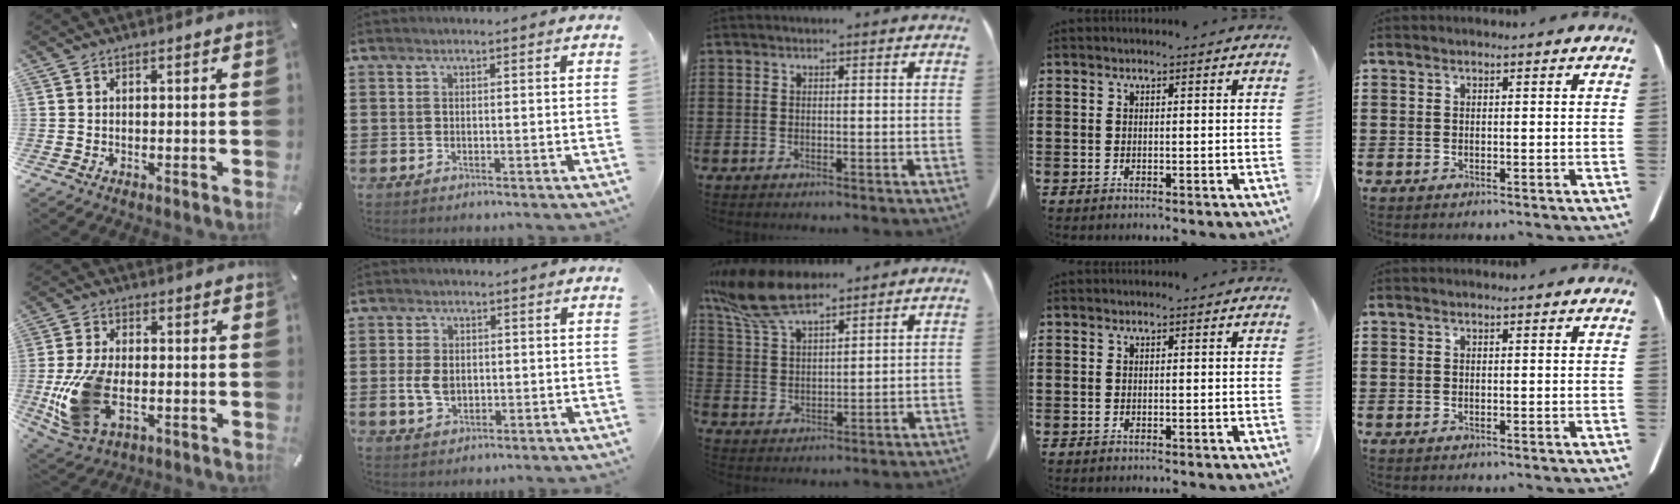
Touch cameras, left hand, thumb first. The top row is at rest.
{"thumb": {"total": 15.1, "force": [-3.3, 8.9, 11.7], "torque": [-0.260, -0.008, -0.054]}, "index": {"total": 4.2, "force": [-0.2, 3.0, 2.9], "torque": [-0.075, 0.004, -0.009]}, "middle": {"total": 10.3, "force": [7.9, 3.3, 5.9], "torque": [-0.149, -0.019, 0.147]}}